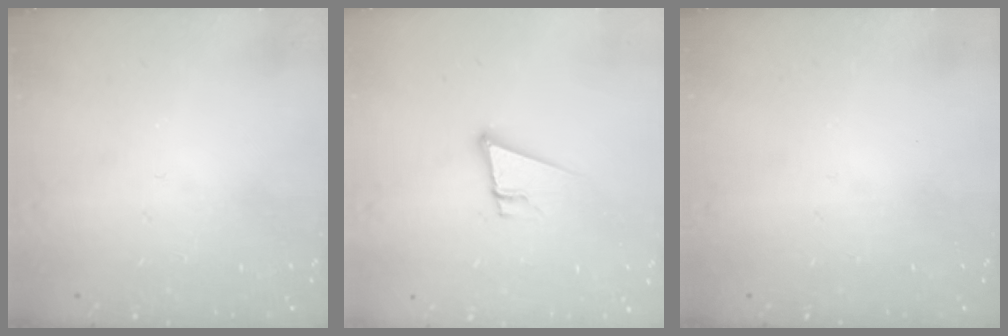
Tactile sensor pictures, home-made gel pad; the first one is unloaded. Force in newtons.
{"total": 9.0, "press": 8.3, "slide": 3.3}
{"total": 0.0}